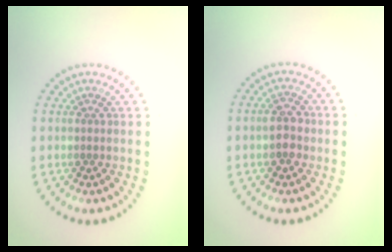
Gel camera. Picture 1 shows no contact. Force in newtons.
{"total": 2.1, "press": 2.1, "slide": 0.2}